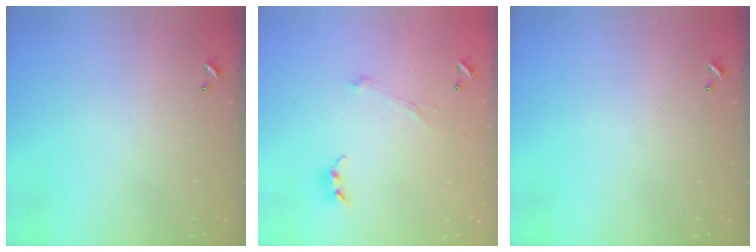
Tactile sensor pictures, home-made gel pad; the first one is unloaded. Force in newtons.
{"total": 2.1, "press": 2.0, "slide": 0.7}
{"total": 0.0}